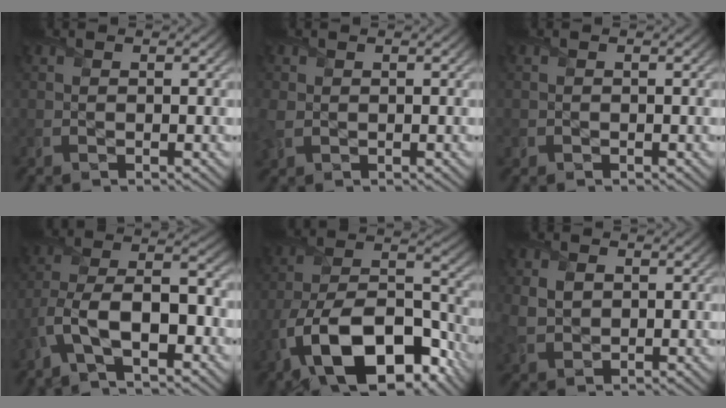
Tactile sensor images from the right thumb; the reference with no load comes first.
{"total": 3.1, "force": [0.1, 2.6, 1.8], "torque": [-0.062, -0.002, -0.002]}
{"total": 0.6, "force": [-0.3, 0.6, 0.0], "torque": [0.002, -0.005, -0.008]}
{"total": 10.9, "force": [-4.5, 5.0, 8.6], "torque": [-0.168, -0.004, -0.094]}
{"total": 17.2, "force": [-9.3, 8.7, 11.5], "torque": [-0.214, -0.030, -0.164]}
{"total": 4.4, "force": [0.7, 3.4, 2.7], "torque": [-0.070, 0.001, 0.013]}